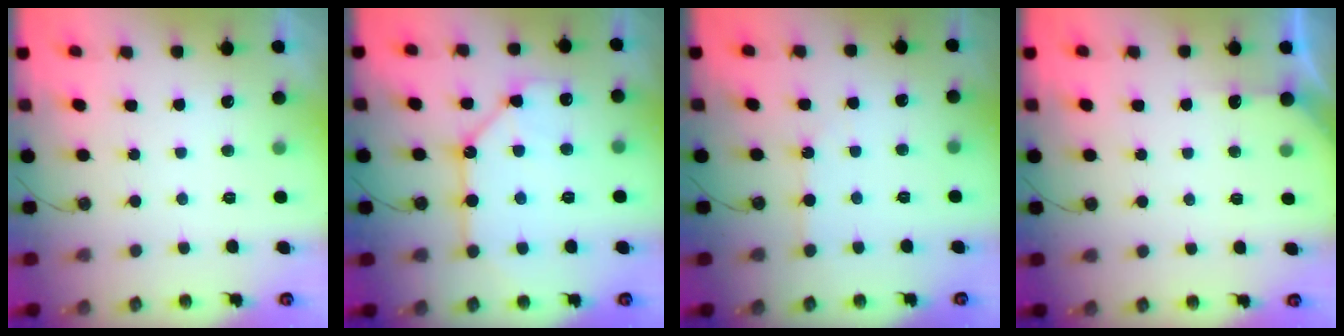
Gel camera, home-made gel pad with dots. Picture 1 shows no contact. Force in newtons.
{"total": 12.8, "press": 12.8, "slide": 1.2}
{"total": 4.1, "press": 4.1, "slide": 0.3}
{"total": 2.7, "press": 2.7, "slide": 0.2}